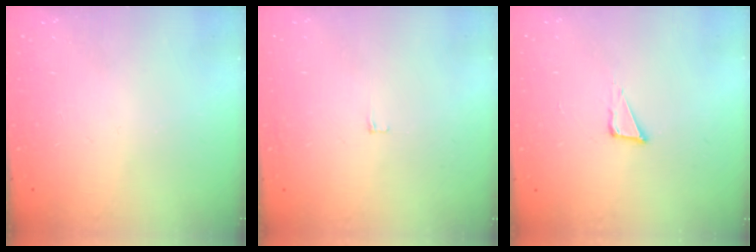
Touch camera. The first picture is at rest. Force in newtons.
{"total": 3.4, "press": 3.4, "slide": 0.3}
{"total": 3.8, "press": 3.7, "slide": 0.9}